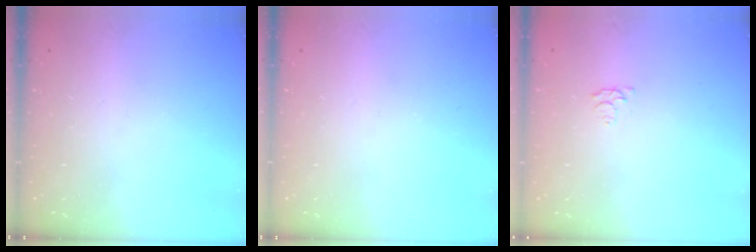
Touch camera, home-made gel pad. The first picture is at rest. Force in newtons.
{"total": 0.0}
{"total": 3.2, "press": 3.2, "slide": 0.5}